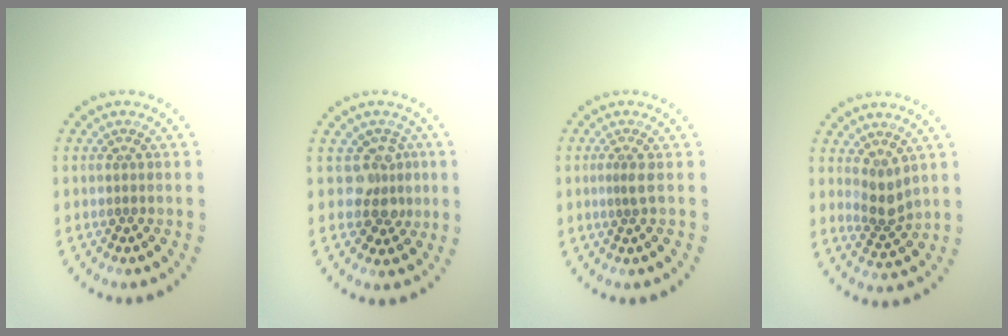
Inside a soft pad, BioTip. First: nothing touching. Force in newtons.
{"total": 2.8, "press": 2.4, "slide": 1.6}
{"total": 1.0, "press": 0.6, "slide": 0.8}
{"total": 2.4, "press": 1.9, "slide": 1.6}